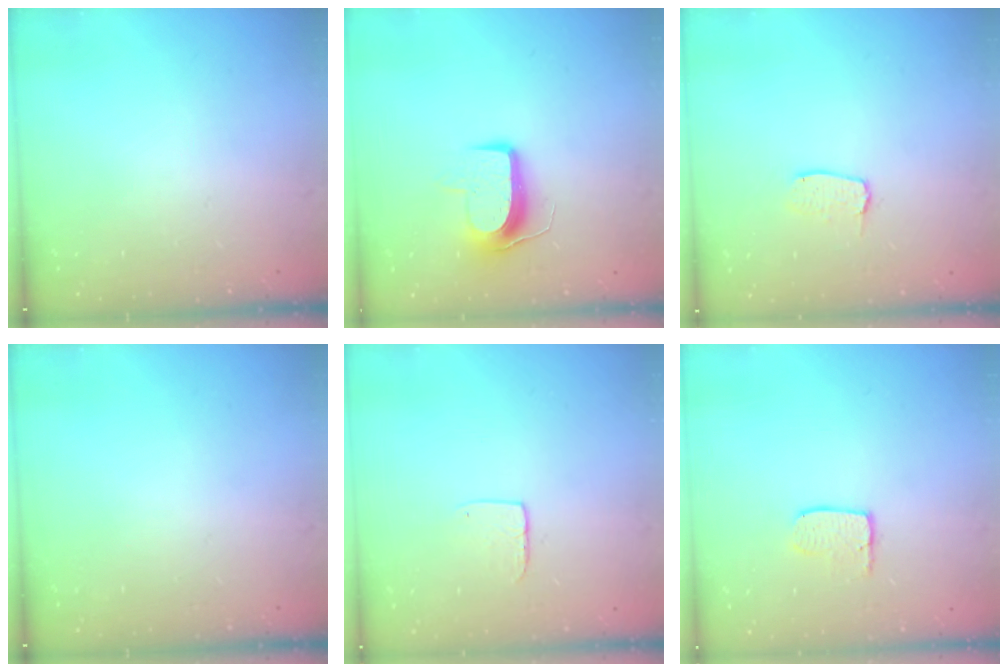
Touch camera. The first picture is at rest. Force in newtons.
{"total": 9.3, "press": 9.3, "slide": 0.6}
{"total": 4.9, "press": 4.9, "slide": 0.3}
{"total": 0.0}
{"total": 5.9, "press": 5.9, "slide": 0.5}
{"total": 5.5, "press": 5.5, "slide": 0.3}